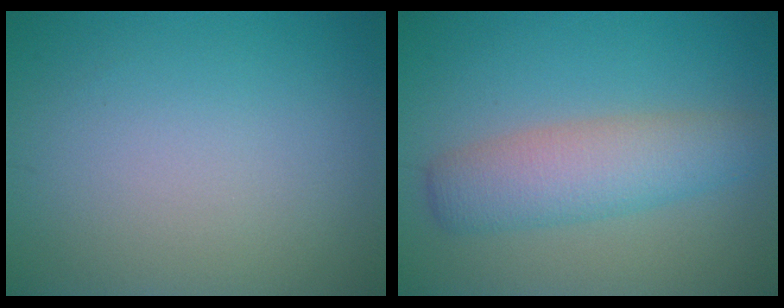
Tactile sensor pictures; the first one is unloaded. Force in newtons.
{"total": 4.9, "press": 4.9, "slide": 0.1}